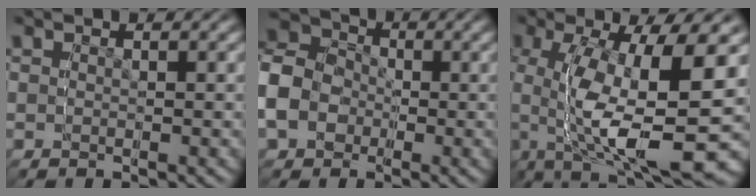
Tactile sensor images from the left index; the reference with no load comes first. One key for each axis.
{"total": 10.1, "fx": 0.0, "fy": 9.1, "fz": 4.5, "tx": -0.099, "ty": -0.023, "tz": 0.004}
{"total": 9.5, "fx": 1.0, "fy": 2.9, "fz": 9.0, "tx": -0.144, "ty": 0.046, "tz": 0.011}